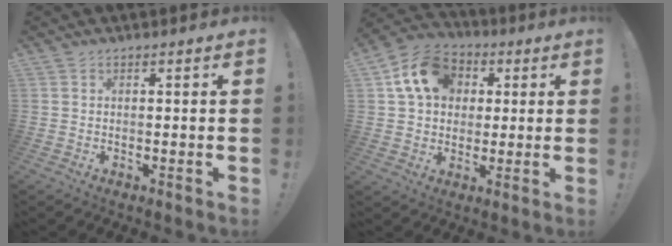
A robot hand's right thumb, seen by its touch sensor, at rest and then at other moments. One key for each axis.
{"total": 15.1, "fx": 4.8, "fy": 11.8, "fz": 8.1, "tx": -0.119, "ty": -0.002, "tz": 0.096}